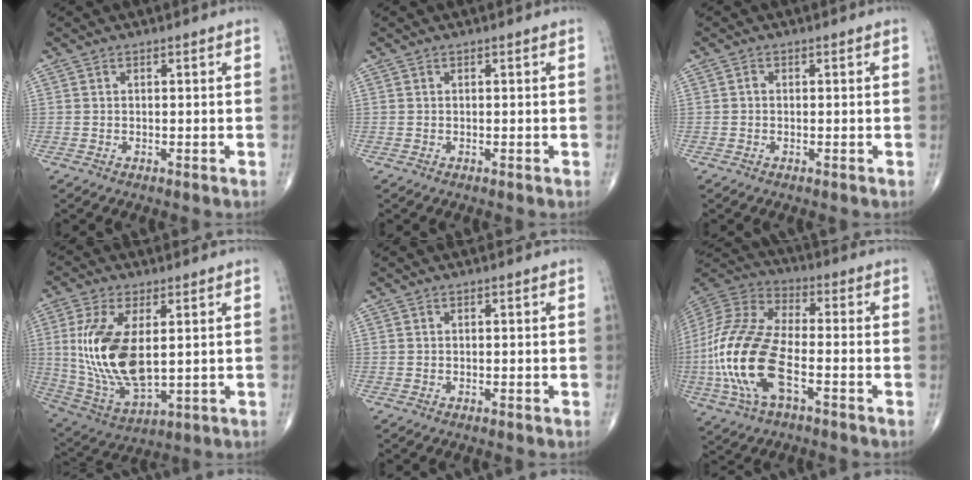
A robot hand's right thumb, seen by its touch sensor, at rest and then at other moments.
{"total": 0.0}
{"total": 0.6, "force": [-0.1, 0.4, 0.3], "torque": [-0.003, 0.001, -0.006]}
{"total": 17.0, "force": [2.1, 8.0, 14.8], "torque": [-0.302, -0.019, 0.056]}
{"total": 0.0}
{"total": 20.0, "force": [-5.5, 8.9, 17.0], "torque": [-0.385, 0.019, -0.103]}